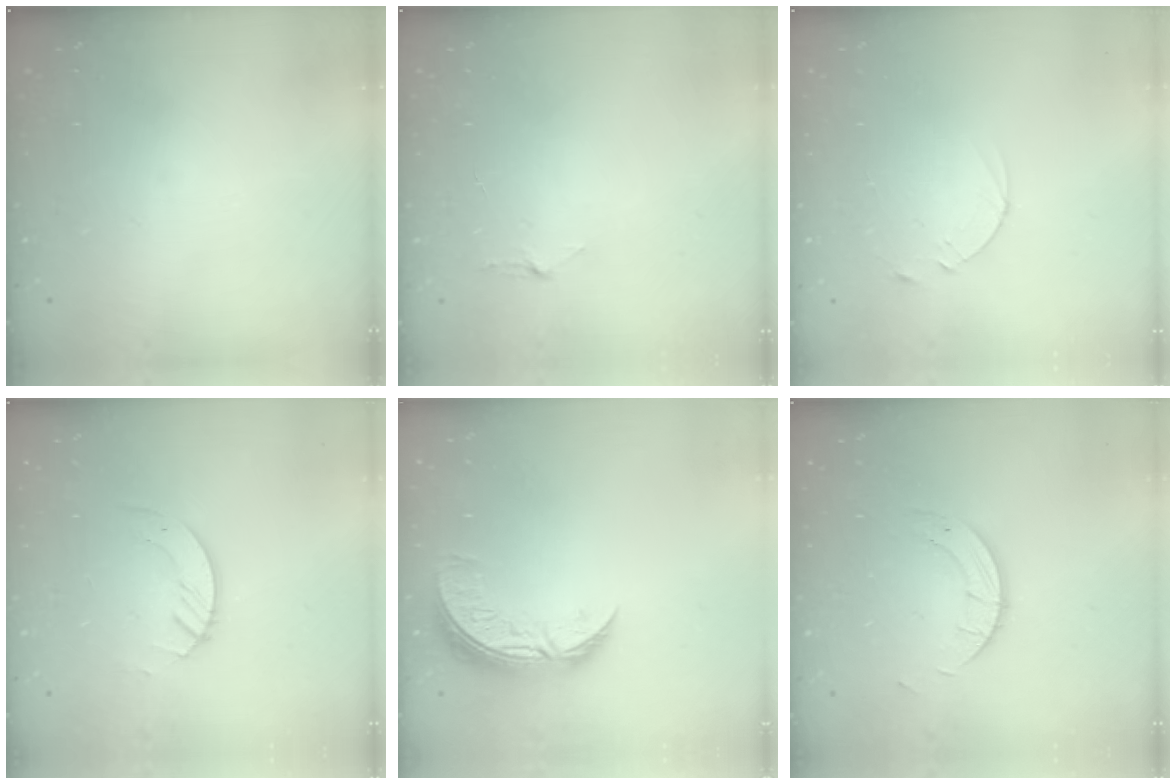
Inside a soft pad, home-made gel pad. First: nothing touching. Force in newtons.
{"total": 2.9, "press": 2.9, "slide": 0.3}
{"total": 2.4, "press": 2.3, "slide": 0.2}
{"total": 3.7, "press": 3.7, "slide": 0.4}
{"total": 9.1, "press": 9.0, "slide": 0.8}
{"total": 4.3, "press": 4.3, "slide": 0.3}